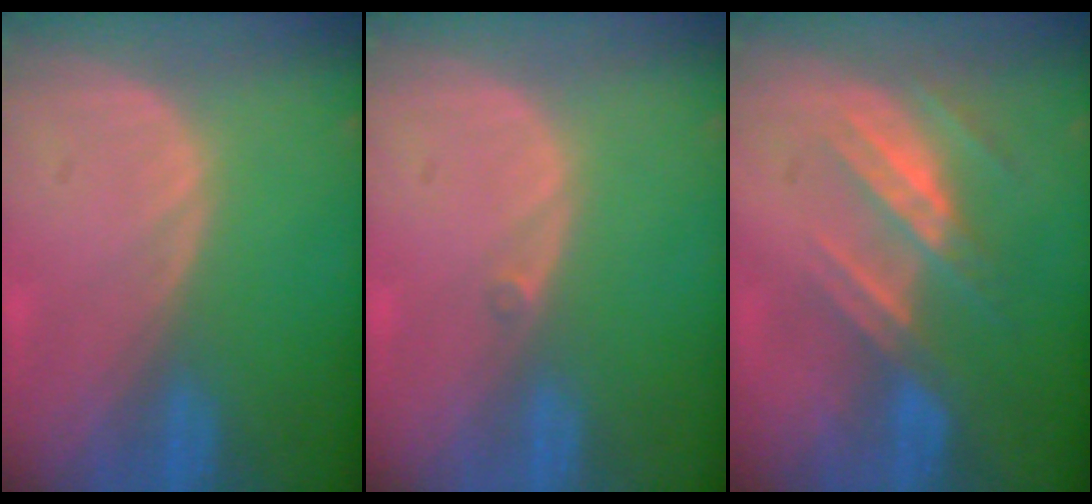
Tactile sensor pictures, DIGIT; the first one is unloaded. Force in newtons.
{"total": 0.6, "press": 0.5, "slide": 0.3}
{"total": 7.3, "press": 6.5, "slide": 3.3}